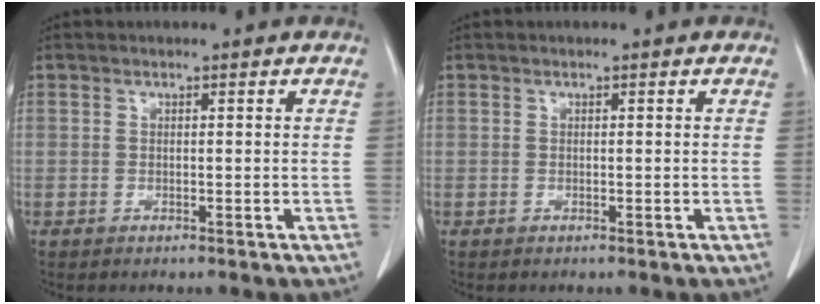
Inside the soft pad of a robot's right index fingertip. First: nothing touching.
{"total": 0.0}